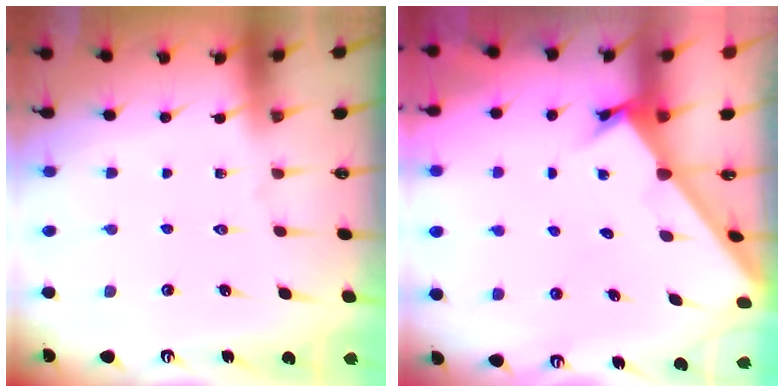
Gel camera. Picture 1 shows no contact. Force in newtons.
{"total": 2.0, "press": 2.0, "slide": 0.2}